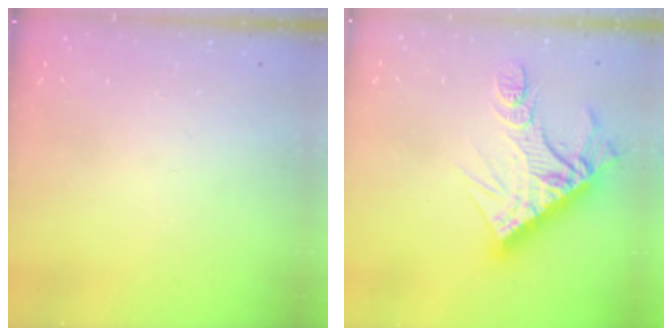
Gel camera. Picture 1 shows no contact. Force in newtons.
{"total": 16.2, "press": 16.2, "slide": 1.5}